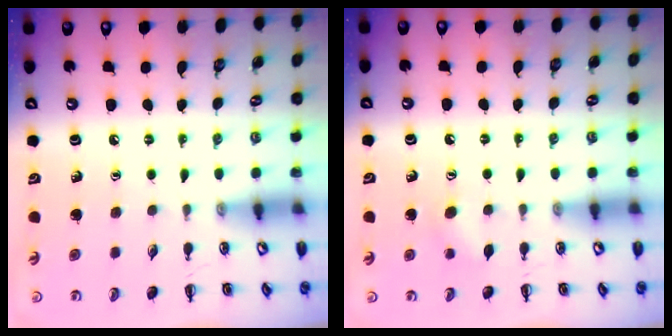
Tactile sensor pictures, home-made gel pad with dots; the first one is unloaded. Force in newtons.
{"total": 3.0, "press": 2.9, "slide": 0.8}